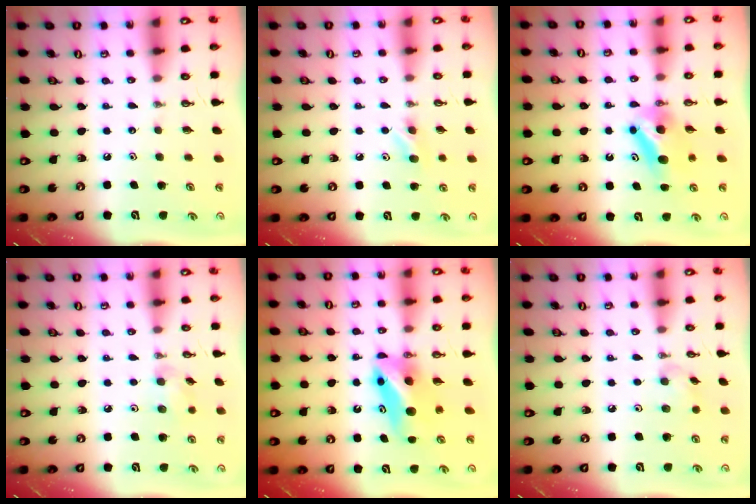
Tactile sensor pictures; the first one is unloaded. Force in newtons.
{"total": 5.4, "press": 5.3, "slide": 0.9}
{"total": 6.4, "press": 6.2, "slide": 1.3}
{"total": 7.4, "press": 7.3, "slide": 1.5}
{"total": 8.3, "press": 7.5, "slide": 3.7}
{"total": 5.2, "press": 5.1, "slide": 0.8}